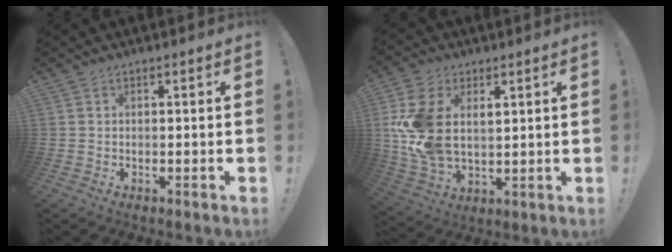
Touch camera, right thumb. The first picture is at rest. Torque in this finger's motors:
{"motor_torque": [2.17, 2.17, 0.79, 0.72, 0.40]}